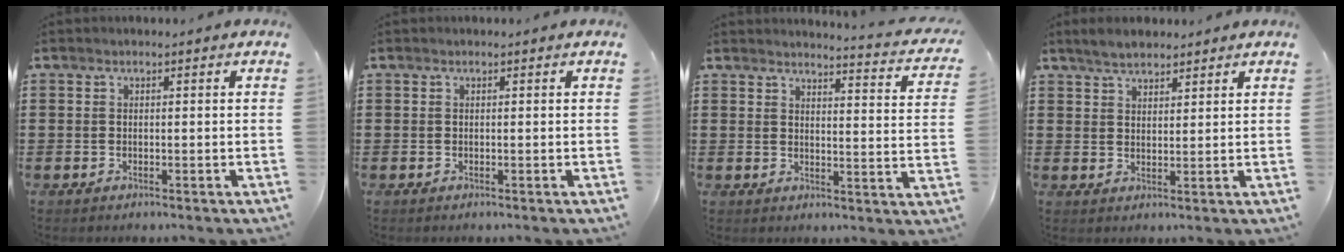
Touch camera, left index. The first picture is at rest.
{"total": 0.0}
{"total": 2.9, "force": [2.8, -0.3, 0.8], "torque": [-0.025, -0.028, 0.042]}
{"total": 3.2, "force": [2.8, 1.2, 0.9], "torque": [-0.025, 0.005, 0.054]}